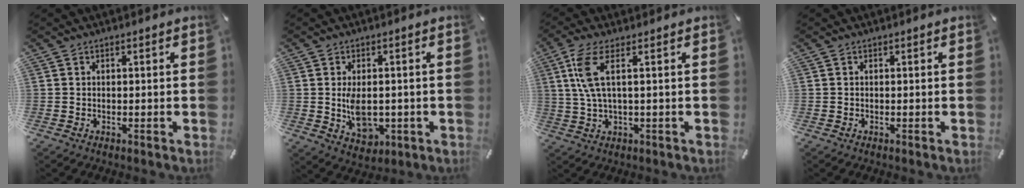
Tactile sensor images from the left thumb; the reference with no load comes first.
{"total": 6.6, "force": [-0.4, 4.7, 4.7], "torque": [-0.082, -0.006, -0.010]}
{"total": 7.2, "force": [1.9, 1.8, 6.7], "torque": [-0.147, -0.006, 0.030]}
{"total": 0.0}